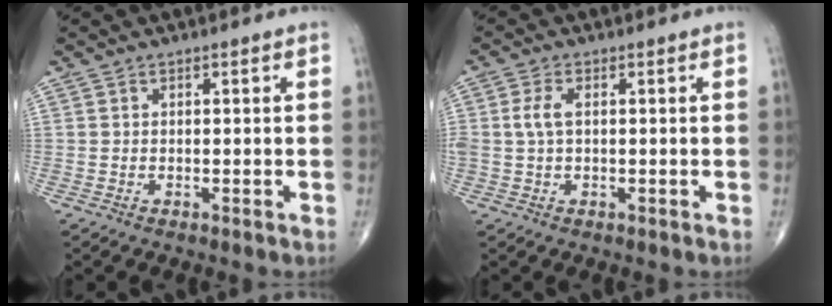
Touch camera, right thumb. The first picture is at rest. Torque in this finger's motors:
{"motor_torque": [0.10, 0.03, 0.41, 0.31, 0.24]}